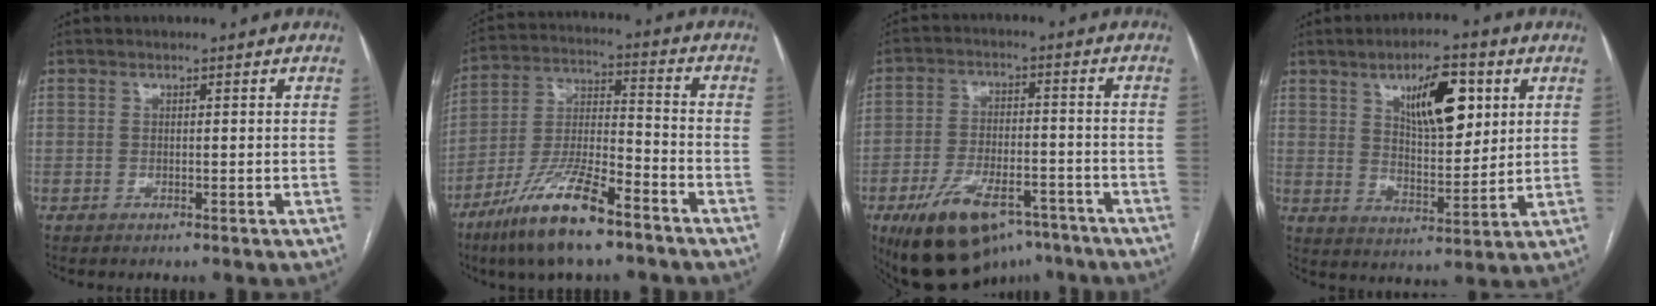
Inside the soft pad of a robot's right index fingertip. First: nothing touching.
{"total": 14.9, "force": [-10.0, 2.7, 10.8], "torque": [-0.218, -0.019, -0.183]}
{"total": 15.5, "force": [-10.1, 6.9, 9.5], "torque": [-0.169, 0.002, -0.156]}
{"total": 11.1, "force": [4.7, 4.0, 9.3], "torque": [-0.150, 0.006, 0.082]}